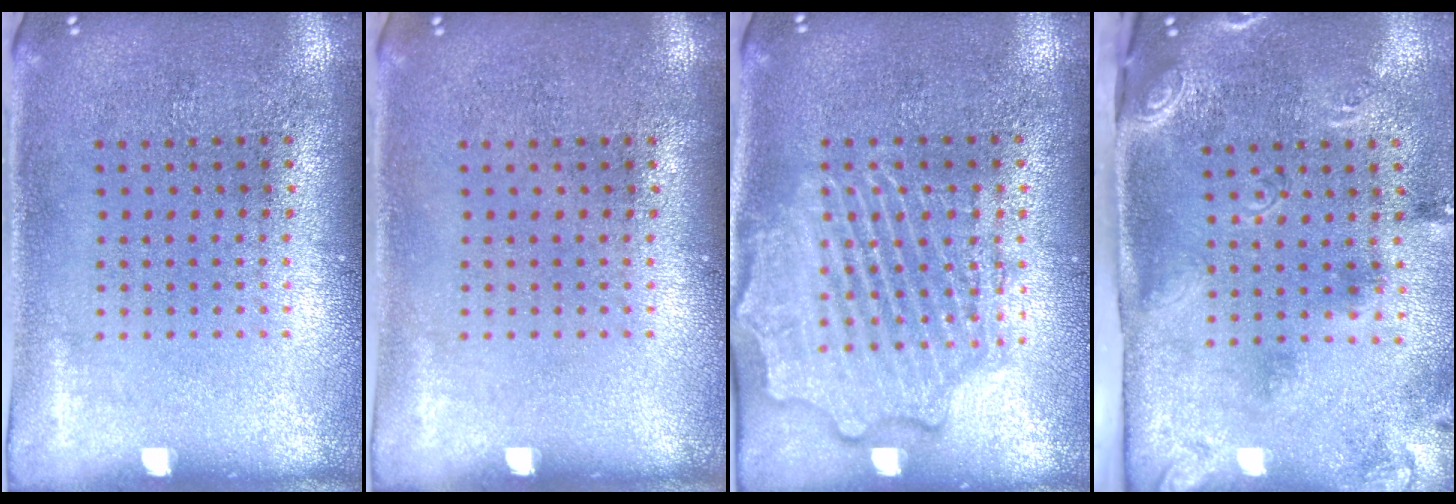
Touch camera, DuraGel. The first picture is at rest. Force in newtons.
{"total": 0.0}
{"total": 2.3, "press": 2.3, "slide": 0.4}
{"total": 2.8, "press": 1.7, "slide": 2.2}